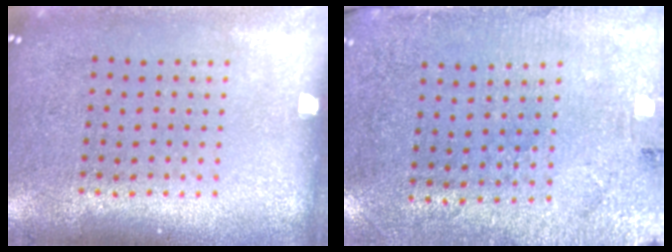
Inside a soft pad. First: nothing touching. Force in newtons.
{"total": 2.8, "press": 2.4, "slide": 1.3}